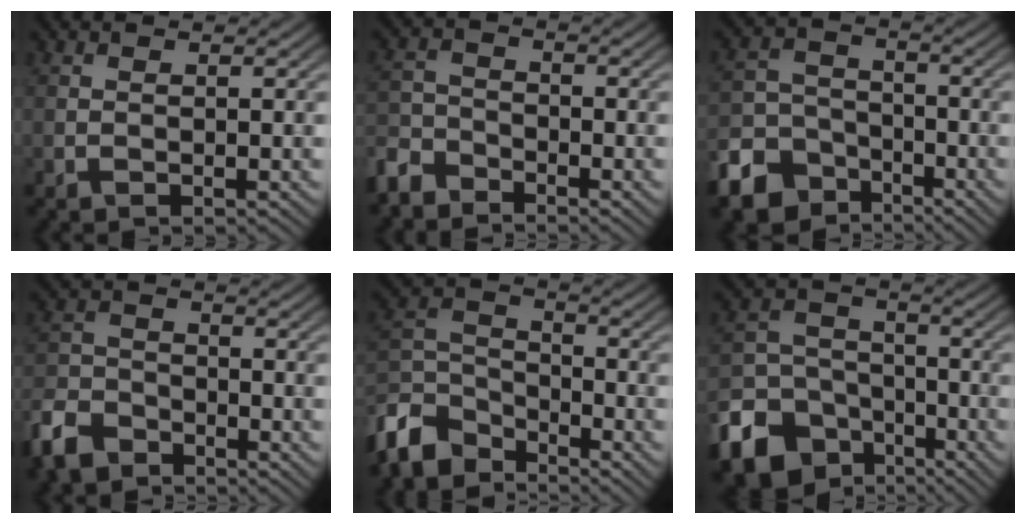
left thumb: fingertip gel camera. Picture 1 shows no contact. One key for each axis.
{"total": 4.6, "fx": -4.0, "fy": 1.9, "fz": 1.3, "tx": -0.031, "ty": -0.006, "tz": -0.098}
{"total": 9.4, "fx": -6.3, "fy": 6.0, "fz": 3.4, "tx": -0.082, "ty": -0.020, "tz": -0.125}
{"total": 6.7, "fx": -5.1, "fy": 3.4, "fz": 2.6, "tx": -0.068, "ty": -0.009, "tz": -0.119}
{"total": 9.1, "fx": -7.1, "fy": 4.3, "fz": 3.9, "tx": -0.090, "ty": -0.005, "tz": -0.163}
{"total": 13.3, "fx": -7.8, "fy": 9.5, "fz": 5.1, "tx": -0.143, "ty": -0.042, "tz": -0.136}